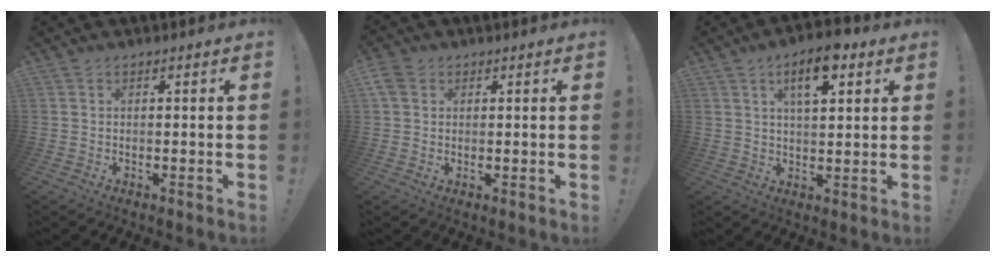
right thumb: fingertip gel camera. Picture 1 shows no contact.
{"total": 4.6, "force": [2.0, 3.6, 1.9], "torque": [-0.034, 0.000, 0.041]}
{"total": 9.6, "force": [4.6, 4.0, 7.4], "torque": [-0.103, -0.012, 0.075]}